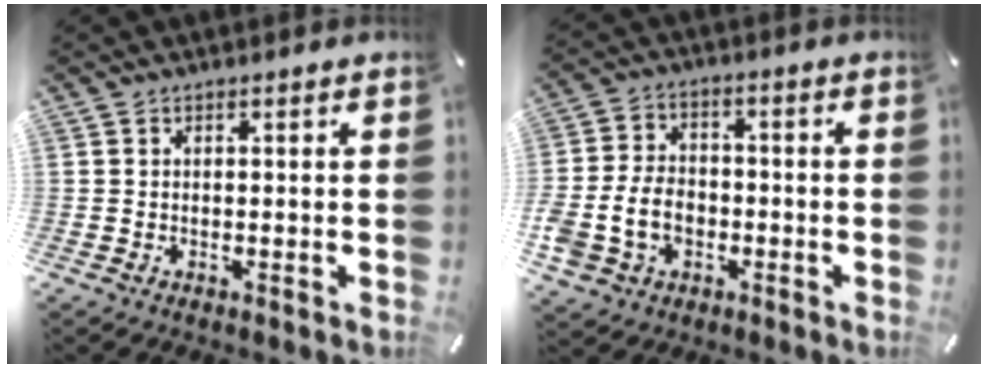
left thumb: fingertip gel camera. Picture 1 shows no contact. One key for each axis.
{"total": 9.8, "fx": -2.3, "fy": 7.9, "fz": 5.3, "tx": -0.126, "ty": 0.015, "tz": -0.041}